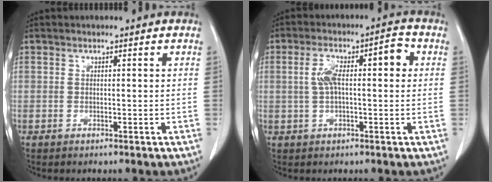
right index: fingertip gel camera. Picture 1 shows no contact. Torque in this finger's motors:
{"motor_torque": [0.33, 0.18, 0.20, 0.05]}